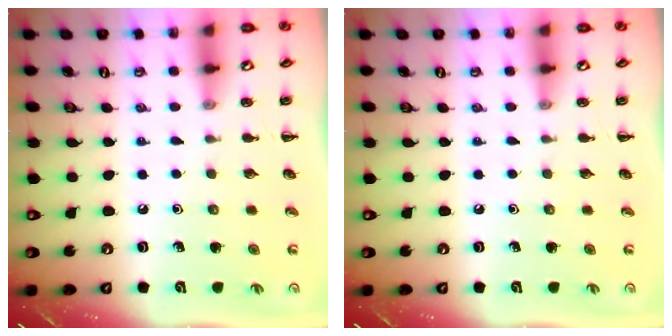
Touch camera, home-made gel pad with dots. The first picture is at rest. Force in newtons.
{"total": 0.0}